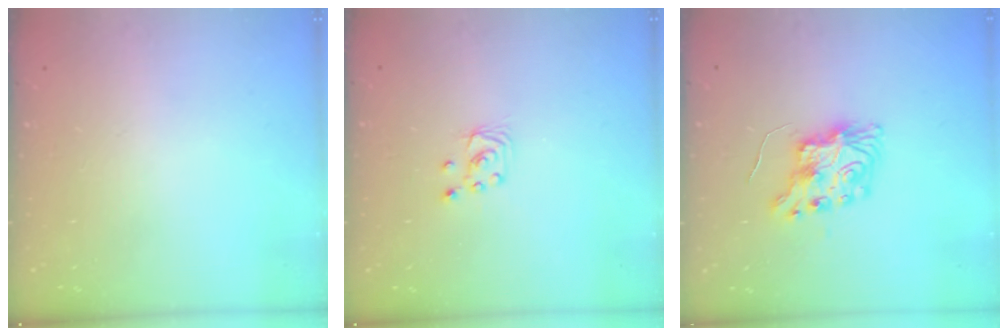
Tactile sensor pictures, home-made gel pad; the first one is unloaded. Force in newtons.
{"total": 3.0, "press": 3.0, "slide": 0.2}
{"total": 9.8, "press": 9.8, "slide": 0.9}